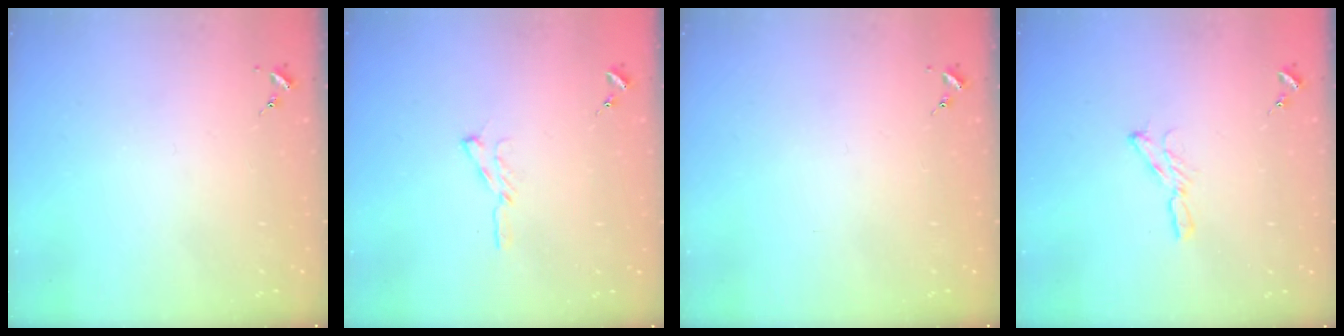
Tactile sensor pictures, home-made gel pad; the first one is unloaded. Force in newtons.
{"total": 5.8, "press": 5.8, "slide": 0.6}
{"total": 0.0}
{"total": 5.7, "press": 5.7, "slide": 0.1}